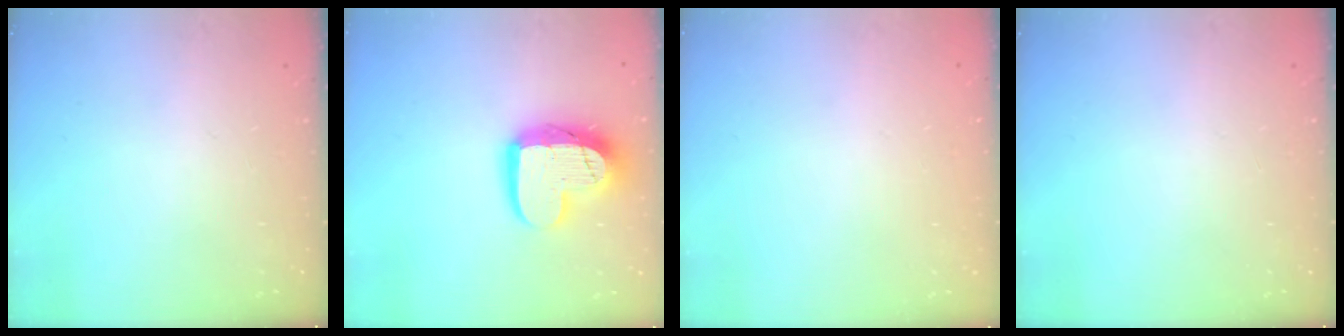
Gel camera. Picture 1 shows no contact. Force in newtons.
{"total": 15.1, "press": 15.1, "slide": 1.3}
{"total": 0.0}
{"total": 0.0}